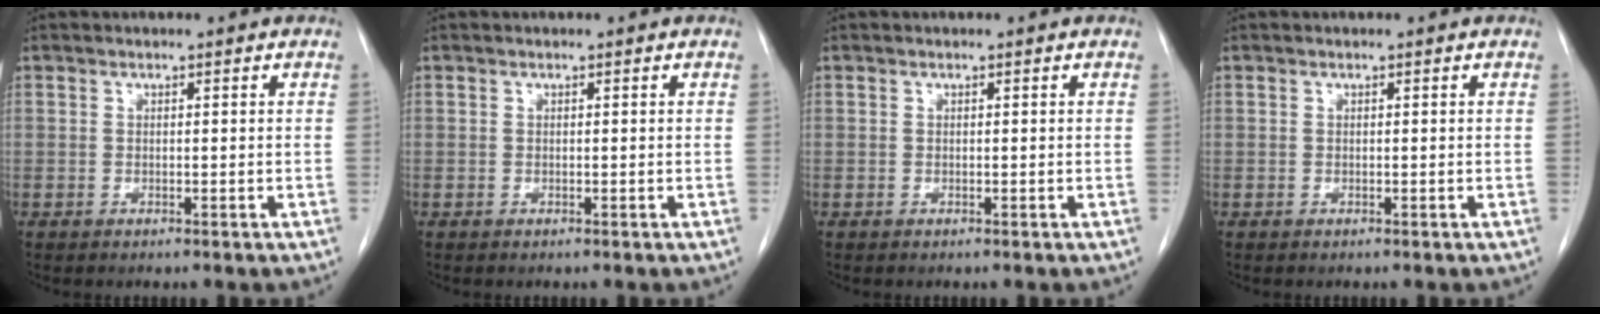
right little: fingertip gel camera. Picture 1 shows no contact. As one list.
[{"total": 0.0}, {"total": 0.0}, {"total": 0.0}]